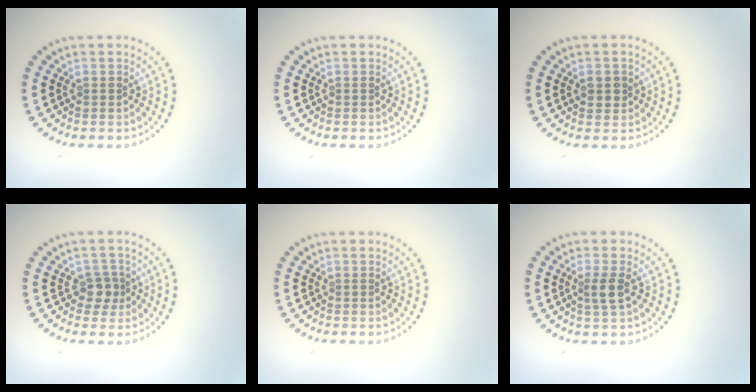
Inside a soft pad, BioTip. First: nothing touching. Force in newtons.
{"total": 0.0}
{"total": 1.6, "press": 1.6, "slide": 0.3}
{"total": 1.8, "press": 1.6, "slide": 0.9}
{"total": 0.0}
{"total": 1.9, "press": 1.6, "slide": 1.1}